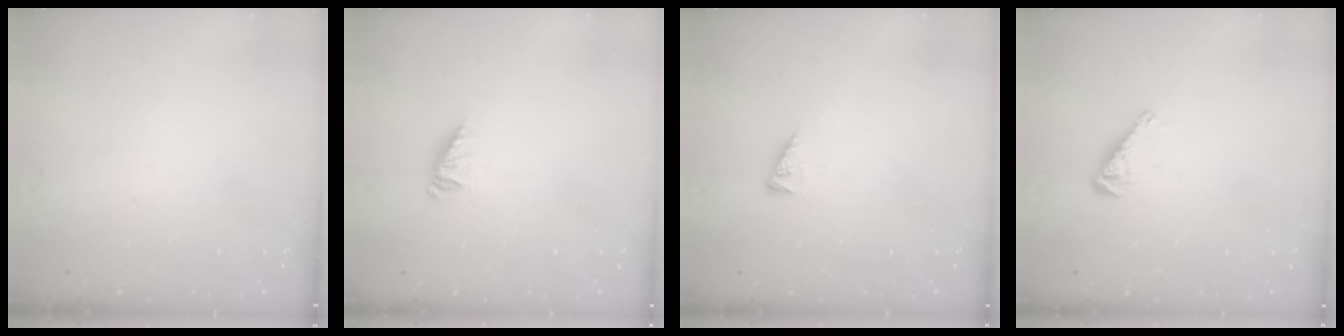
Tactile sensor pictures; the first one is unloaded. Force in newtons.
{"total": 1.7, "press": 1.7, "slide": 0.2}
{"total": 2.9, "press": 2.9, "slide": 0.4}
{"total": 4.6, "press": 4.5, "slide": 0.6}